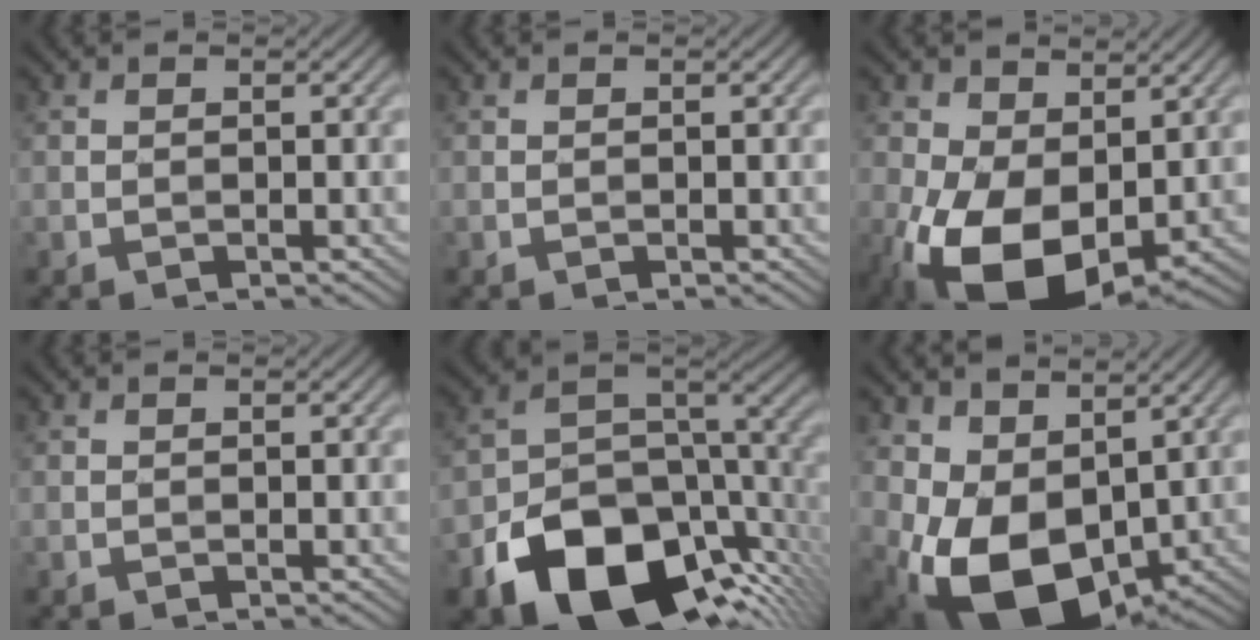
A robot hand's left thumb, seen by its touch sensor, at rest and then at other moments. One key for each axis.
{"total": 0.0}
{"total": 13.4, "fx": -1.8, "fy": 8.2, "fz": 10.4, "tx": -0.221, "ty": -0.022, "tz": -0.027}
{"total": 0.0}
{"total": 16.7, "fx": -8.7, "fy": 10.1, "fz": 10.0, "tx": -0.196, "ty": -0.042, "tz": -0.135}
{"total": 11.7, "fx": 0.6, "fy": 7.8, "fz": 8.7, "tx": -0.190, "ty": -0.028, "tz": 0.012}